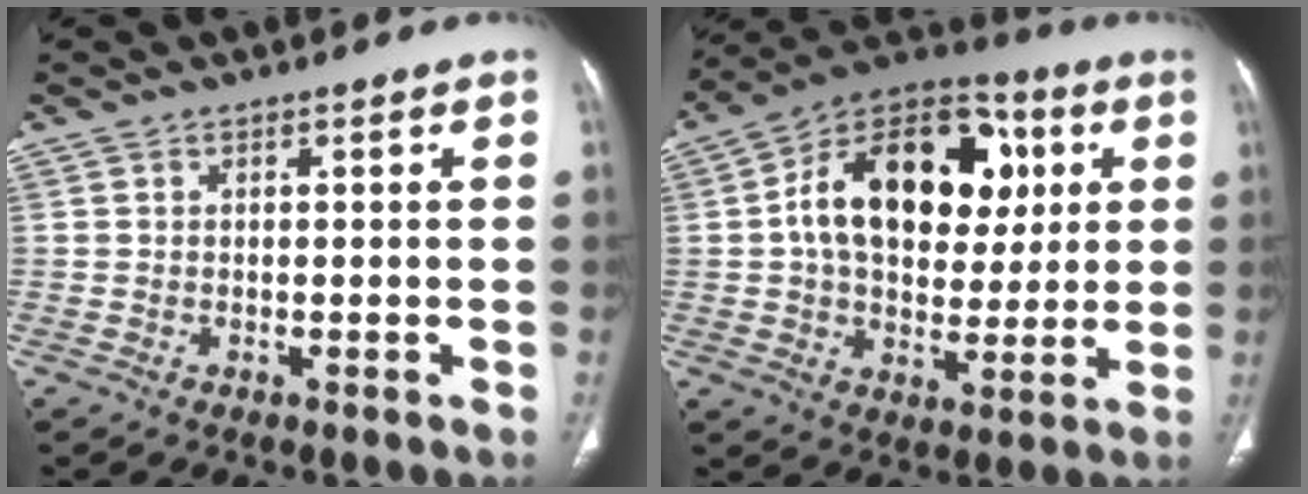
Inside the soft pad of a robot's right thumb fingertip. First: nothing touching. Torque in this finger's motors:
{"motor_torque": [2.07, 2.94, 1.59, -0.32, 0.17]}